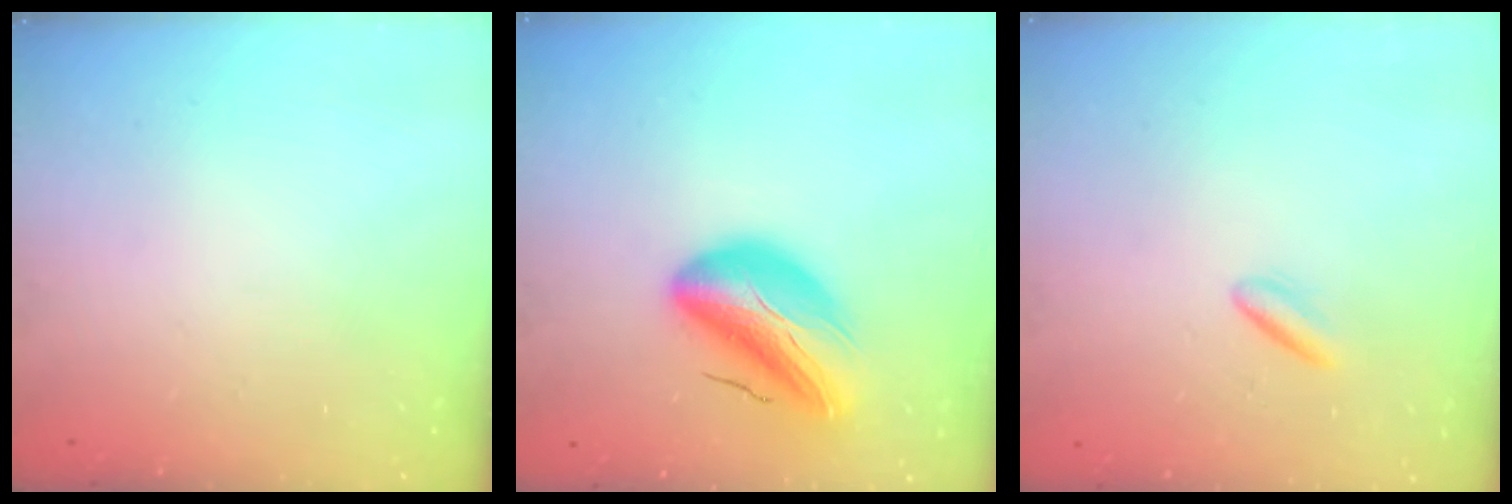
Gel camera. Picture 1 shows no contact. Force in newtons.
{"total": 14.6, "press": 14.1, "slide": 3.9}
{"total": 2.2, "press": 2.0, "slide": 0.9}